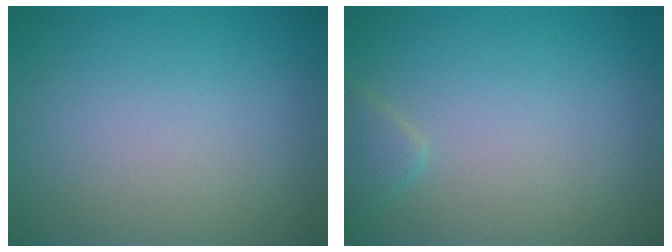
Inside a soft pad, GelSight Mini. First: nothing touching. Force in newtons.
{"total": 1.3, "press": 1.3, "slide": 0.1}